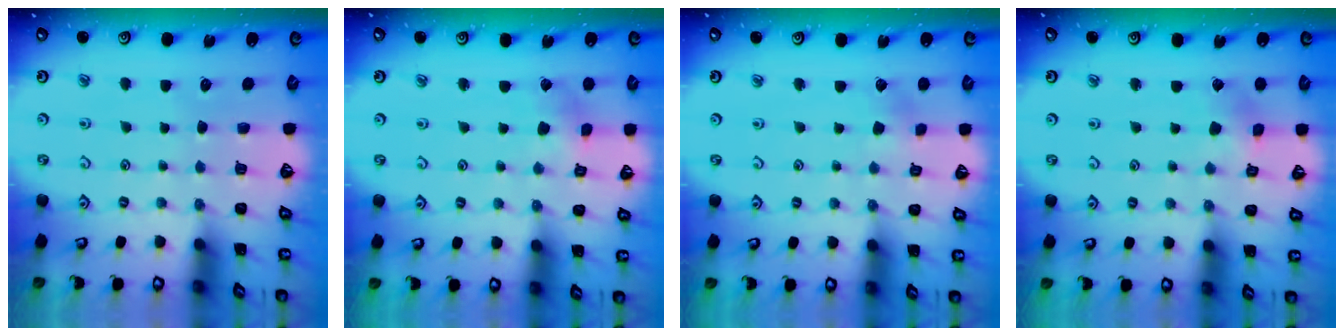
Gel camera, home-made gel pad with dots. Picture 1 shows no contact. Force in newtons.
{"total": 2.9, "press": 2.9, "slide": 0.3}
{"total": 2.3, "press": 2.3, "slide": 0.1}
{"total": 3.8, "press": 3.8, "slide": 0.2}